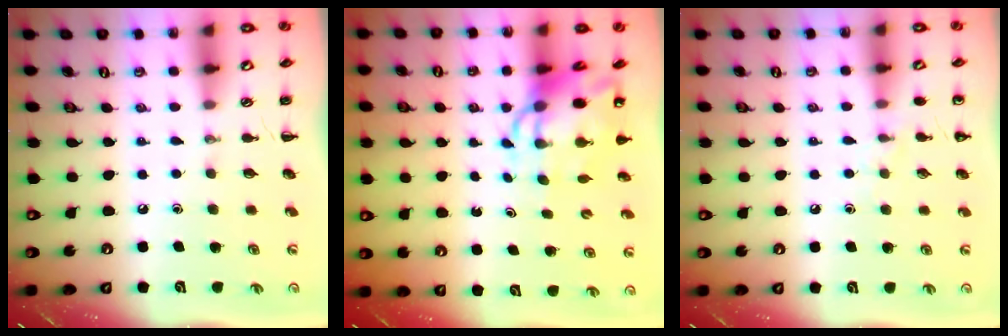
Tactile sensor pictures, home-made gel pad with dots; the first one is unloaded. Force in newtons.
{"total": 8.2, "press": 7.8, "slide": 2.4}
{"total": 5.4, "press": 5.1, "slide": 1.9}